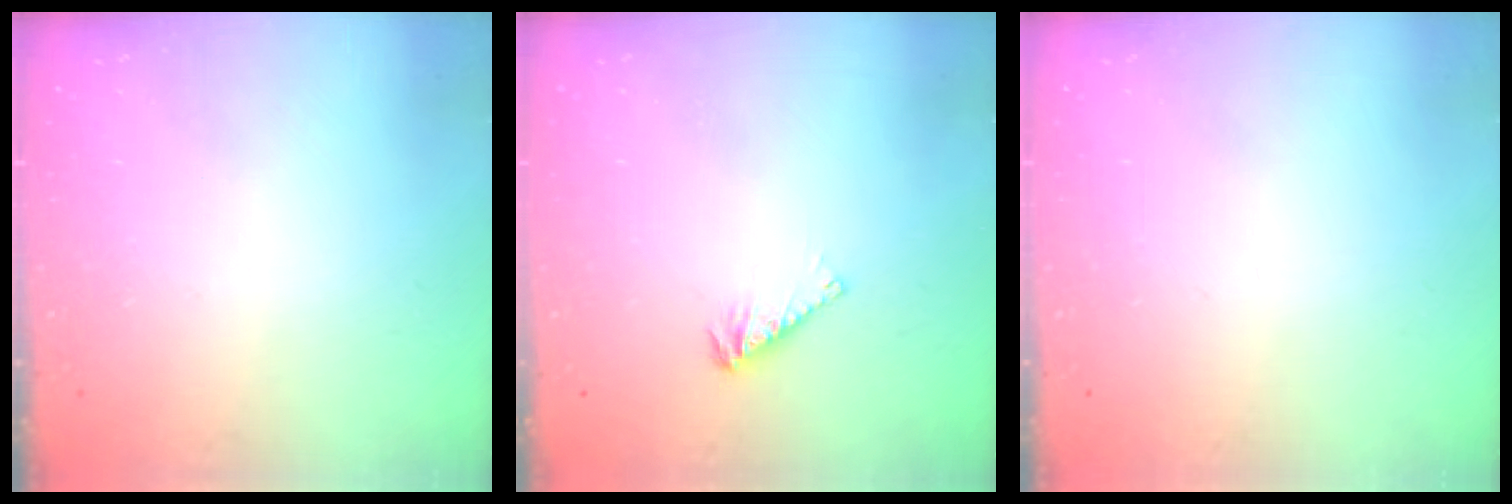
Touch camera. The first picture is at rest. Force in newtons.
{"total": 3.4, "press": 3.3, "slide": 0.5}
{"total": 0.0}